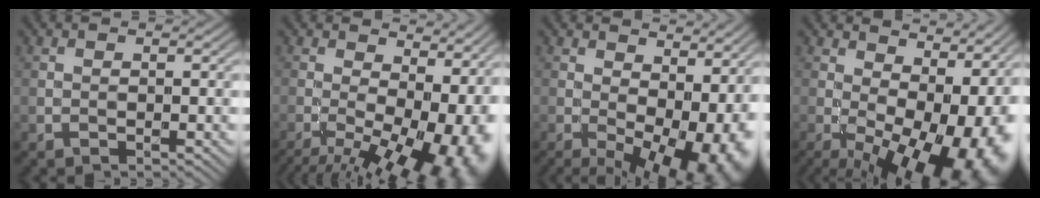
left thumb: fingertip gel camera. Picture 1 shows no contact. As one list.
[{"total": 18.0, "force": [-3.9, 8.8, 15.3], "torque": [-0.180, -0.004, -0.024]}, {"total": 15.7, "force": [-0.9, 8.5, 13.2], "torque": [-0.170, -0.024, 0.031]}, {"total": 17.8, "force": [-0.5, 9.4, 15.1], "torque": [-0.168, -0.009, 0.028]}]